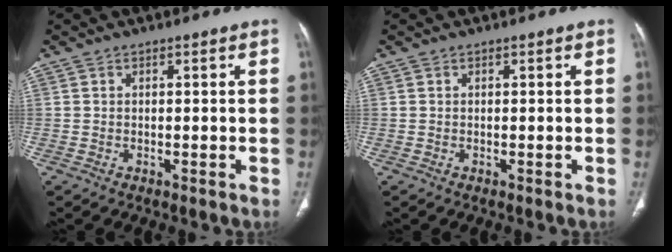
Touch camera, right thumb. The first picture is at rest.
{"total": 0.0}